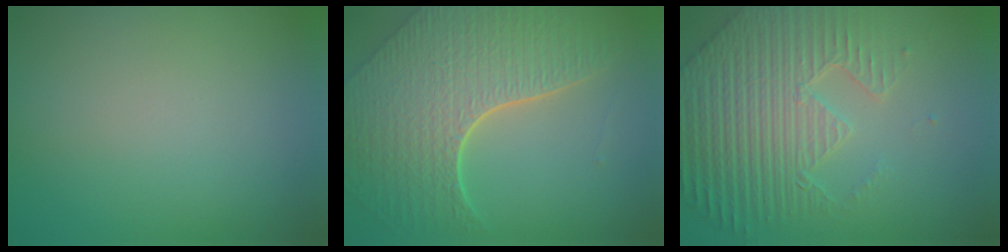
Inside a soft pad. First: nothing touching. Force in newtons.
{"total": 8.6, "press": 6.3, "slide": 5.9}
{"total": 7.6, "press": 5.7, "slide": 5.0}